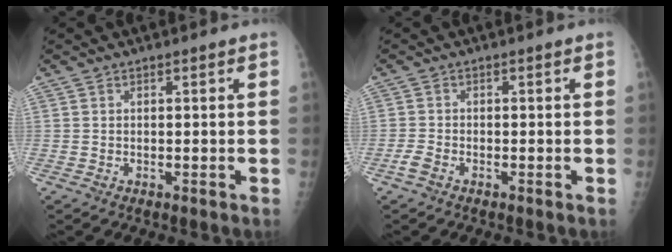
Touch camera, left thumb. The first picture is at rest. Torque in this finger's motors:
{"motor_torque": [-0.01, 0.00, 0.26, 0.20, 0.00]}